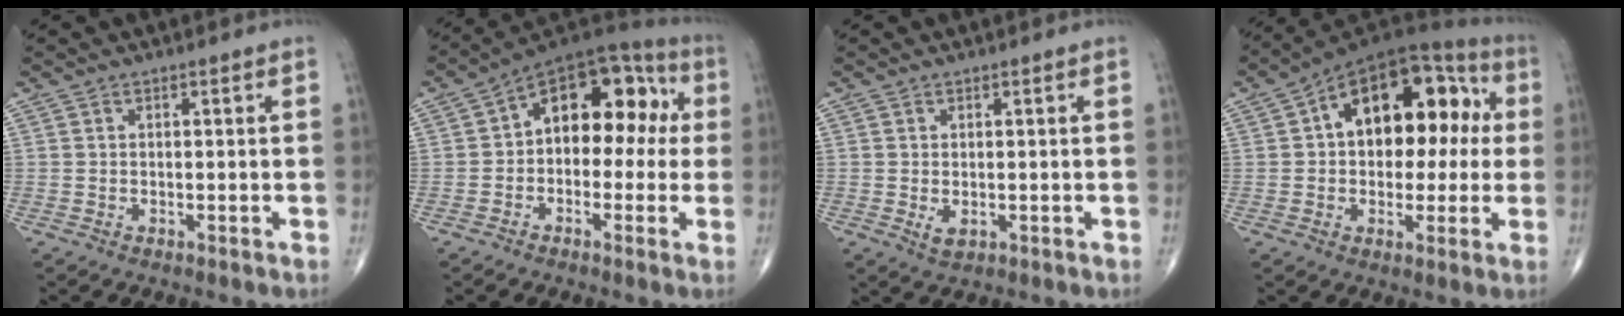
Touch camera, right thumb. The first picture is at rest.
{"total": 15.8, "force": [1.4, 9.9, 12.2], "torque": [-0.123, 0.052, 0.004]}
{"total": 2.0, "force": [-0.3, 1.2, 1.6], "torque": [-0.024, -0.004, 0.001]}
{"total": 20.5, "force": [3.1, 12.1, 16.3], "torque": [-0.193, 0.043, 0.035]}